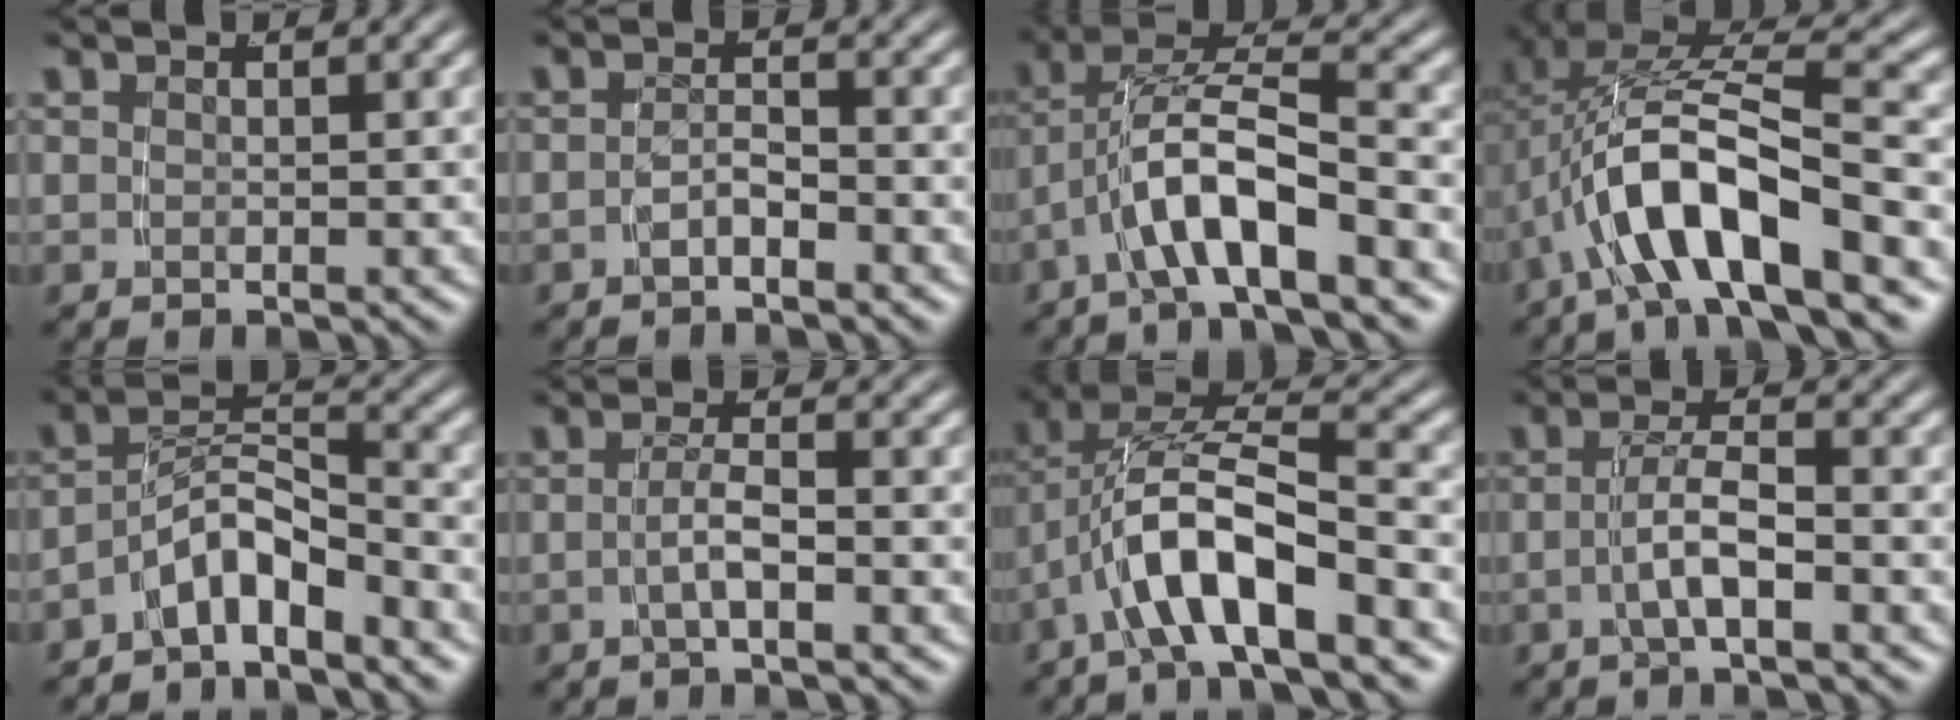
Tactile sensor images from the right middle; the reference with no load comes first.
{"total": 2.0, "force": [-1.7, 0.3, 1.0], "torque": [-0.018, -0.004, -0.030]}
{"total": 5.6, "force": [-1.0, 2.7, 4.8], "torque": [-0.100, -0.005, -0.016]}
{"total": 7.7, "force": [-1.5, 3.1, 6.9], "torque": [-0.146, -0.013, -0.013]}
{"total": 5.8, "force": [-3.8, 2.9, 3.3], "torque": [-0.053, -0.002, -0.064]}
{"total": 2.2, "force": [-1.2, -0.3, 1.8], "torque": [-0.030, 0.000, -0.020]}
{"total": 7.8, "force": [-1.0, 4.6, 6.3], "torque": [-0.140, -0.014, -0.012]}
{"total": 3.1, "force": [-1.4, 0.4, 2.8], "torque": [-0.048, 0.003, -0.024]}